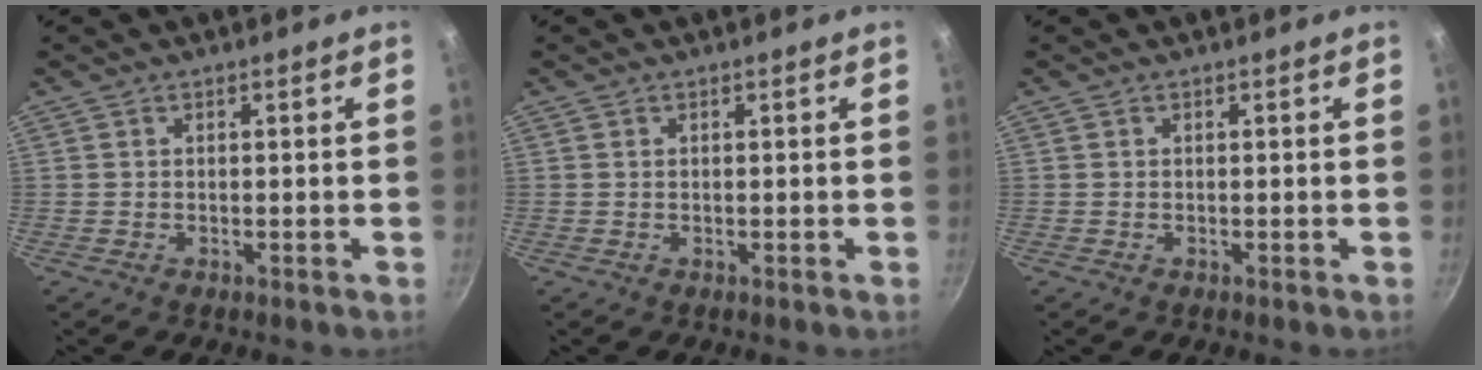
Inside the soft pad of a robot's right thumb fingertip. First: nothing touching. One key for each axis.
{"total": 0.0}
{"total": 0.0}